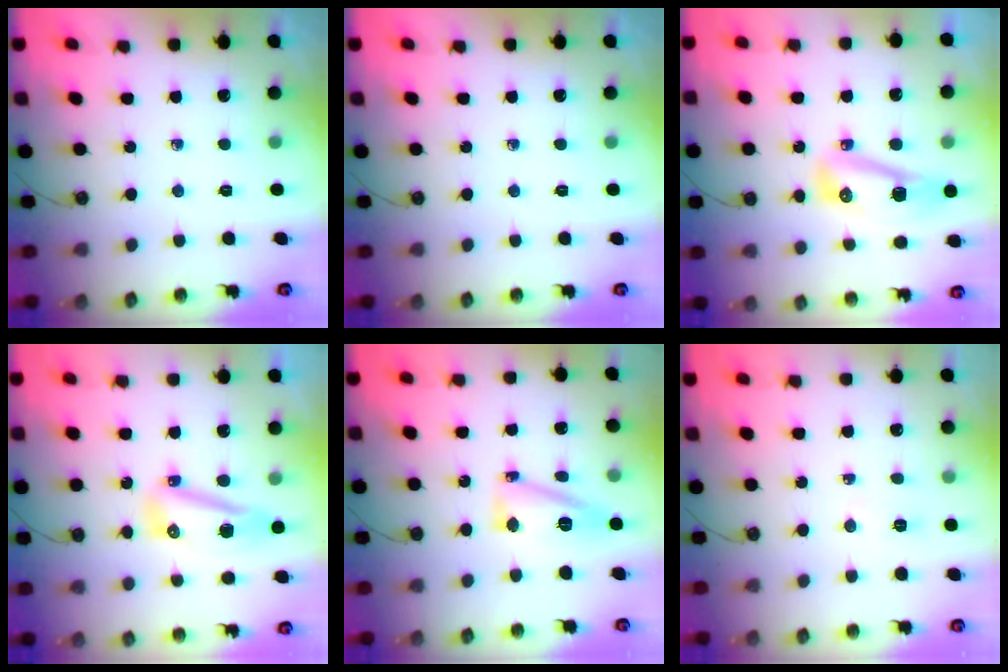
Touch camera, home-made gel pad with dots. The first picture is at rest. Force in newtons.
{"total": 0.0}
{"total": 18.6, "press": 14.7, "slide": 11.4}
{"total": 9.9, "press": 9.6, "slide": 2.3}
{"total": 12.8, "press": 12.7, "slide": 1.3}
{"total": 4.9, "press": 4.7, "slide": 1.4}